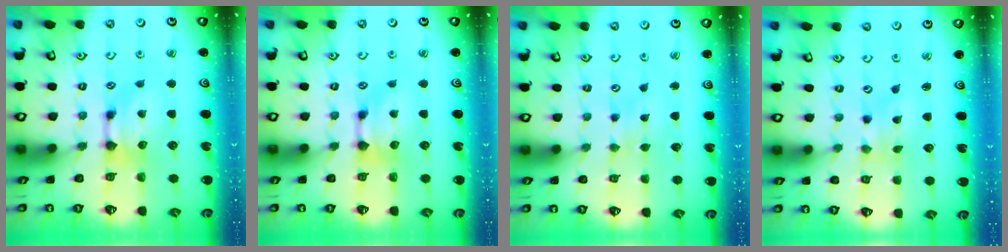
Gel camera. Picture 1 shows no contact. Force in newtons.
{"total": 0.0}
{"total": 1.8, "press": 1.8, "slide": 0.1}
{"total": 3.5, "press": 3.4, "slide": 0.8}